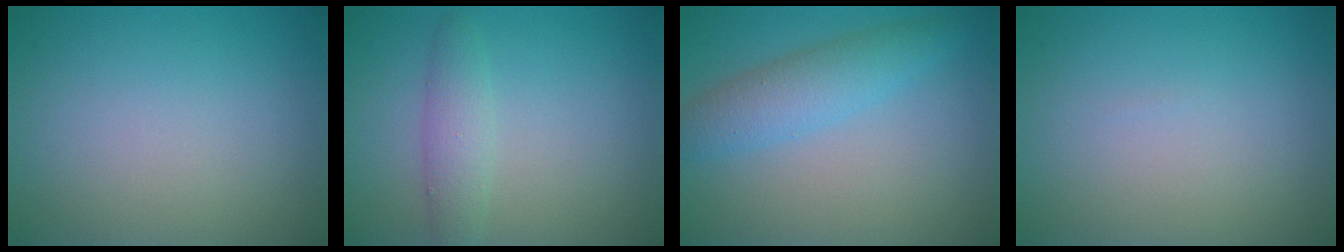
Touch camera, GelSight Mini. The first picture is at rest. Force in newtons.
{"total": 2.4, "press": 2.4, "slide": 0.2}
{"total": 3.6, "press": 3.6, "slide": 0.0}
{"total": 0.0}